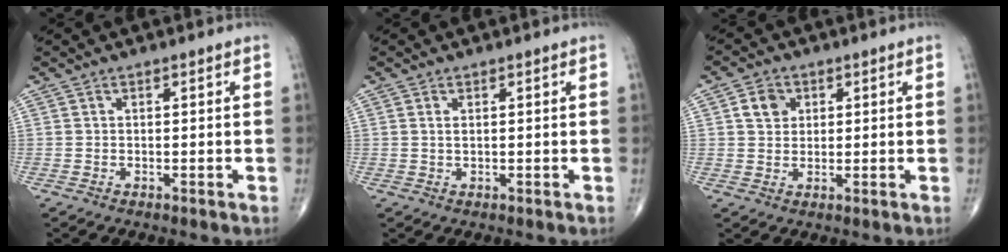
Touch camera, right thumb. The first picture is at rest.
{"total": 0.9, "force": [0.4, 0.3, 0.8], "torque": [-0.017, 0.001, 0.009]}
{"total": 4.2, "force": [1.4, 3.5, 1.9], "torque": [-0.016, -0.002, 0.022]}